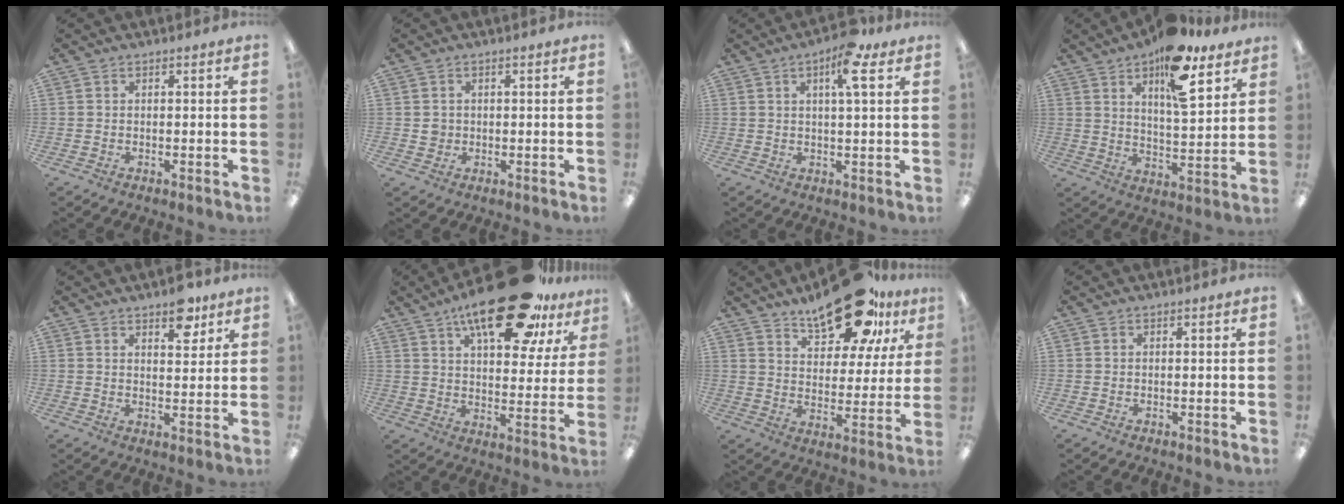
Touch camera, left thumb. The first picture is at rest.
{"total": 1.9, "force": [0.3, 1.8, 0.4], "torque": [-0.002, 0.002, 0.001]}
{"total": 8.8, "force": [4.6, 2.5, 7.1], "torque": [-0.110, -0.007, 0.069]}
{"total": 15.1, "force": [9.9, 5.8, 9.9], "torque": [-0.144, -0.052, 0.164]}
{"total": 7.2, "force": [5.1, 3.4, 3.7], "torque": [-0.029, -0.028, 0.083]}
{"total": 23.8, "force": [15.3, 9.4, 15.6], "torque": [-0.235, -0.073, 0.248]}
{"total": 20.5, "force": [14.1, 8.7, 12.1], "torque": [-0.175, -0.072, 0.235]}
{"total": 0.0}